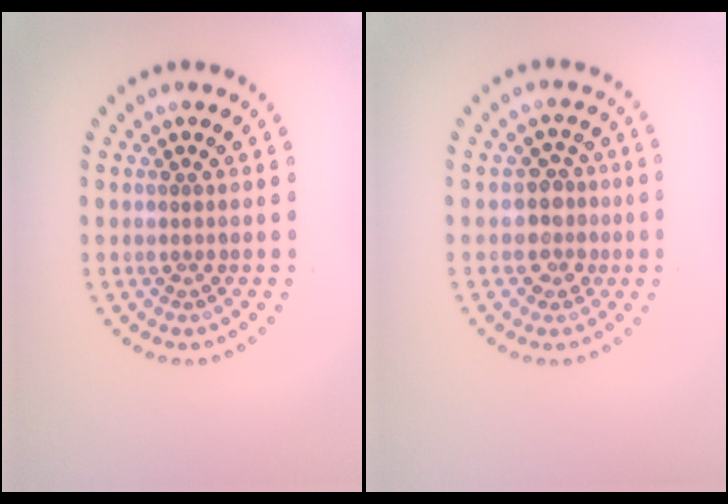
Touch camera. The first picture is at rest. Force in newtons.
{"total": 2.4, "press": 2.2, "slide": 1.1}